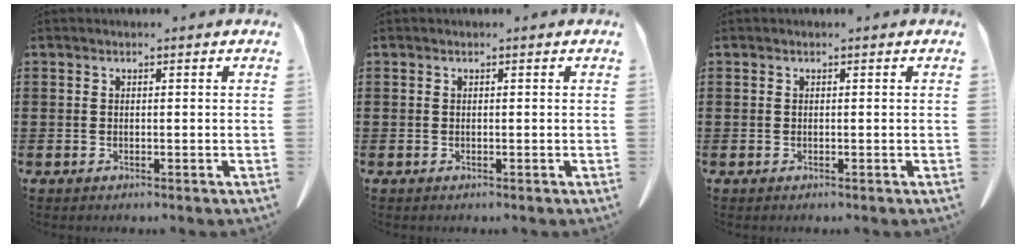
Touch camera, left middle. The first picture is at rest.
{"total": 0.0}
{"total": 0.0}